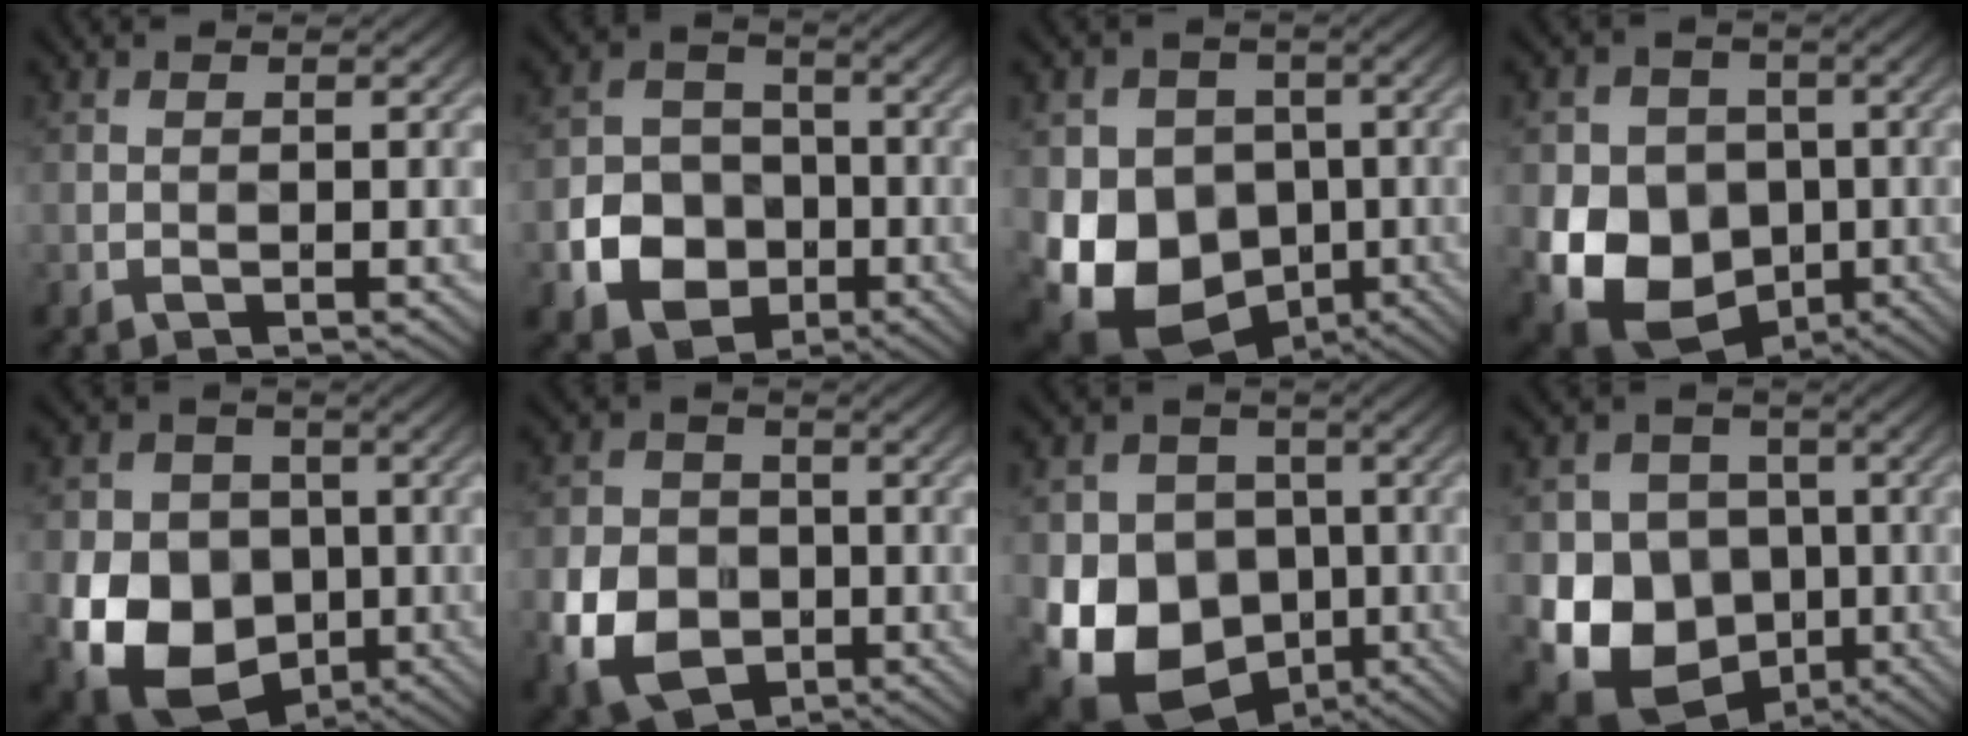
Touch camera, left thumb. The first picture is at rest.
{"total": 7.8, "force": [-2.4, 6.7, 3.3], "torque": [-0.086, -0.022, -0.045]}
{"total": 14.5, "force": [-2.8, 12.7, 6.5], "torque": [-0.154, -0.034, -0.049]}
{"total": 13.5, "force": [-2.5, 11.7, 6.2], "torque": [-0.148, -0.047, -0.048]}
{"total": 14.1, "force": [-3.4, 11.6, 7.2], "torque": [-0.175, -0.053, -0.059]}
{"total": 9.2, "force": [-3.2, 7.3, 4.7], "torque": [-0.125, -0.033, -0.058]}
{"total": 16.0, "force": [-4.2, 13.8, 7.0], "torque": [-0.171, -0.044, -0.071]}
{"total": 14.6, "force": [-3.2, 12.9, 6.1], "torque": [-0.150, -0.042, -0.060]}